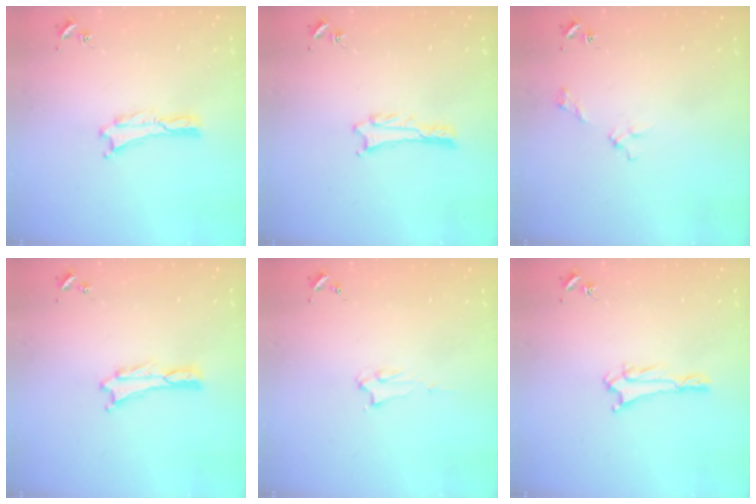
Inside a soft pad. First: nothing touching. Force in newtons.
{"total": 1.1, "press": 1.1, "slide": 0.1}
{"total": 2.7, "press": 2.6, "slide": 0.3}
{"total": 0.0}
{"total": 2.0, "press": 2.0, "slide": 0.2}
{"total": 1.7, "press": 1.7, "slide": 0.2}